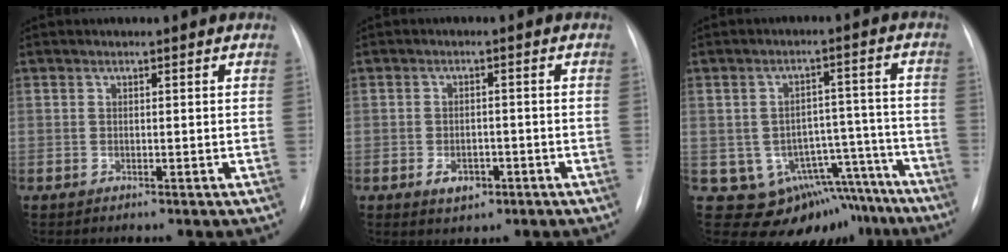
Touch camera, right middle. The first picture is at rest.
{"total": 3.6, "force": [-1.7, 2.3, 2.1], "torque": [-0.031, 0.002, -0.019]}
{"total": 12.9, "force": [-8.6, 8.7, 4.1], "torque": [-0.032, 0.056, -0.101]}